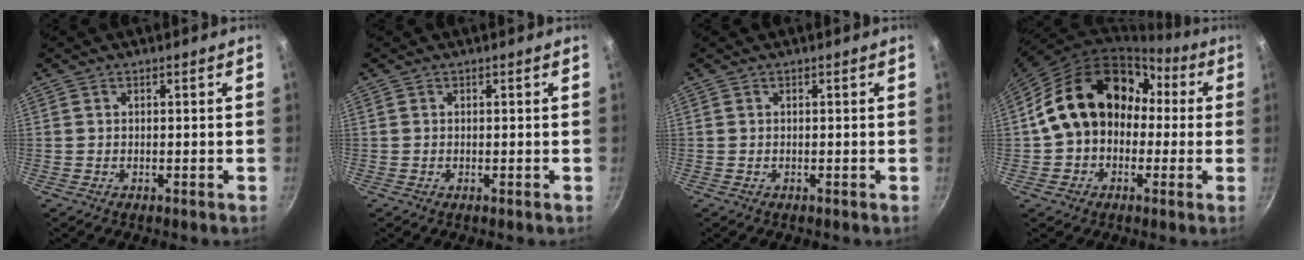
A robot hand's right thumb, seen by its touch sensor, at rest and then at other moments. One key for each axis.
{"total": 0.0}
{"total": 0.0}
{"total": 19.2, "fx": 1.3, "fy": 14.9, "fz": 12.0, "tx": -0.162, "ty": 0.067, "tz": 0.019}